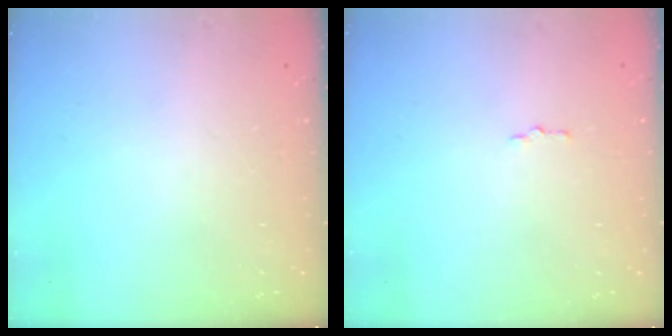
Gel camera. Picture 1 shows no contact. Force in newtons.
{"total": 1.5, "press": 1.5, "slide": 0.2}